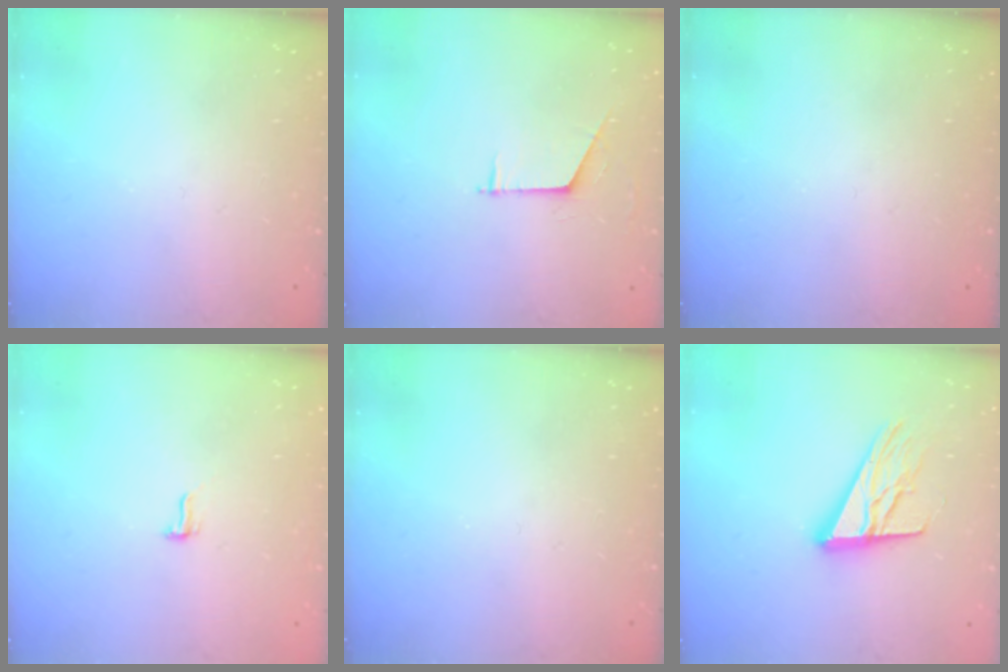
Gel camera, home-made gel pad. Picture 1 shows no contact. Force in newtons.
{"total": 5.7, "press": 5.7, "slide": 0.3}
{"total": 0.0}
{"total": 5.1, "press": 4.7, "slide": 2.0}
{"total": 0.0}
{"total": 15.9, "press": 15.6, "slide": 2.7}